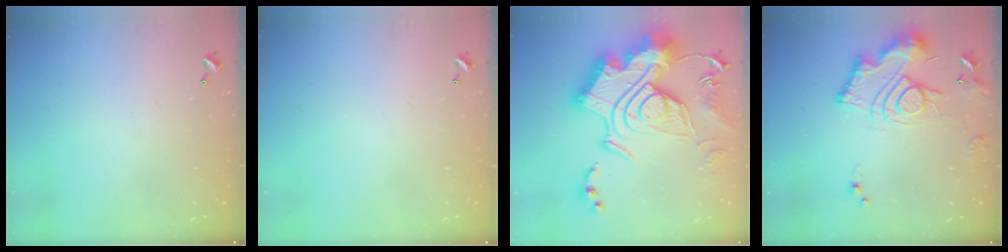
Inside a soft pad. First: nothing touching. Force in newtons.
{"total": 0.0}
{"total": 1.1, "press": 1.1, "slide": 0.0}
{"total": 13.8, "press": 13.8, "slide": 1.3}